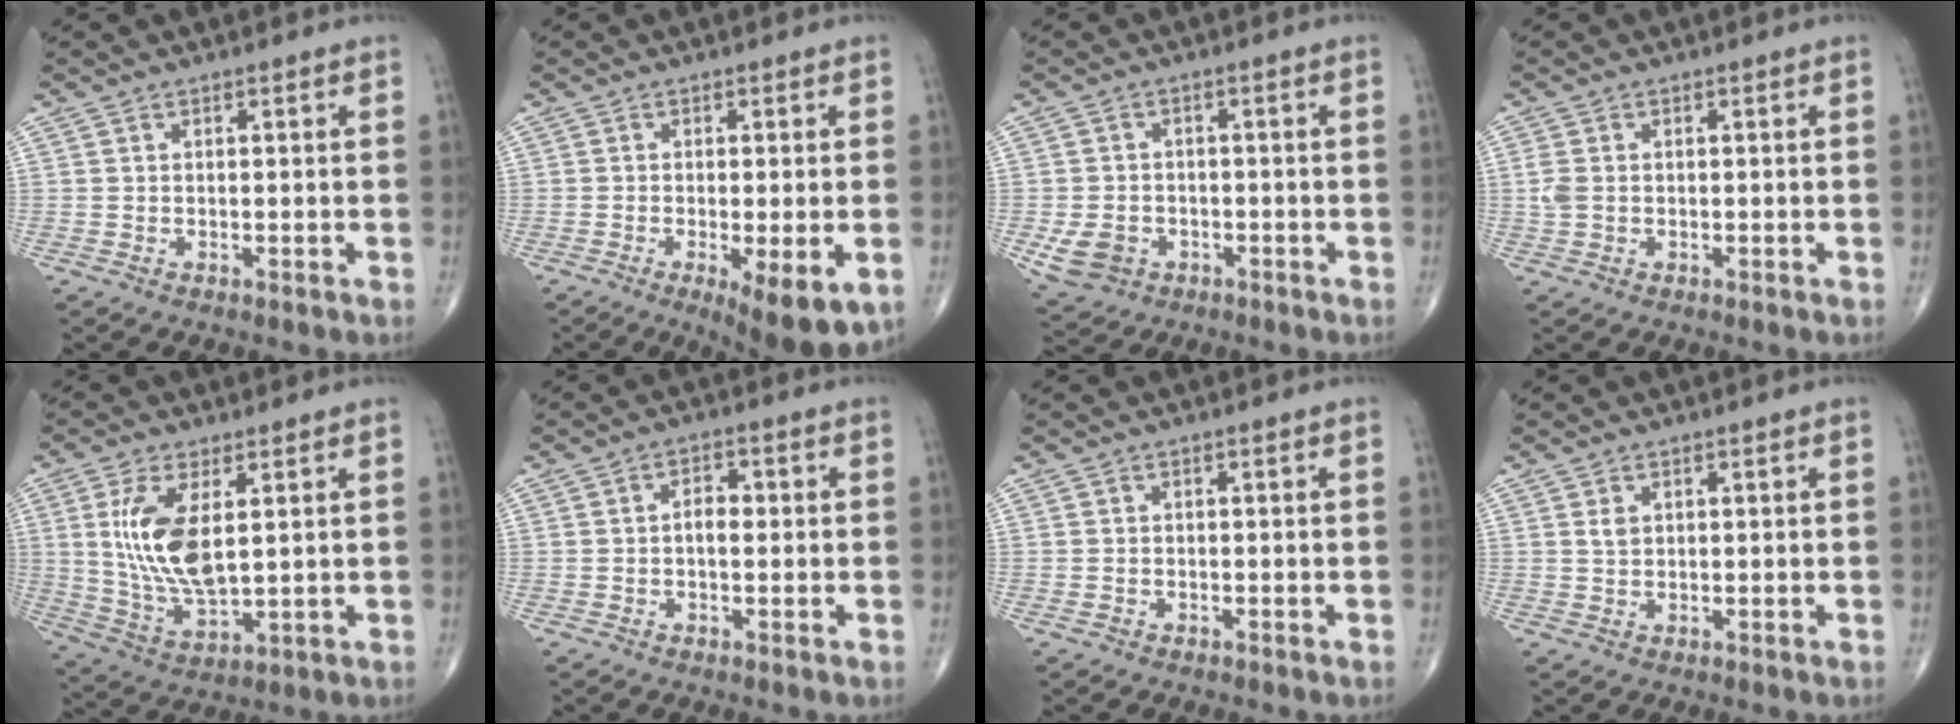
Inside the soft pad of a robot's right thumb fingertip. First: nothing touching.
{"total": 9.7, "force": [-3.4, 2.9, 8.7], "torque": [-0.121, -0.018, -0.046]}
{"total": 6.0, "force": [-2.1, 4.8, 2.8], "torque": [-0.051, 0.008, -0.028]}
{"total": 2.2, "force": [0.0, 1.5, 1.6], "torque": [-0.051, 0.001, -0.001]}
{"total": 12.5, "force": [2.7, 5.5, 10.9], "torque": [-0.218, -0.022, 0.063]}
{"total": 3.2, "force": [0.0, 1.9, 2.6], "torque": [-0.033, 0.008, -0.007]}
{"total": 0.6, "force": [-0.4, 0.4, 0.1], "torque": [-0.003, 0.004, -0.008]}
{"total": 1.5, "force": [0.5, 1.0, 0.9], "torque": [-0.014, -0.001, 0.012]}